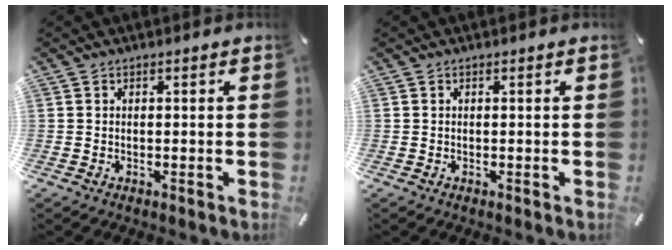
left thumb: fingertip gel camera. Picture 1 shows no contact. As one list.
[{"total": 0.0}]